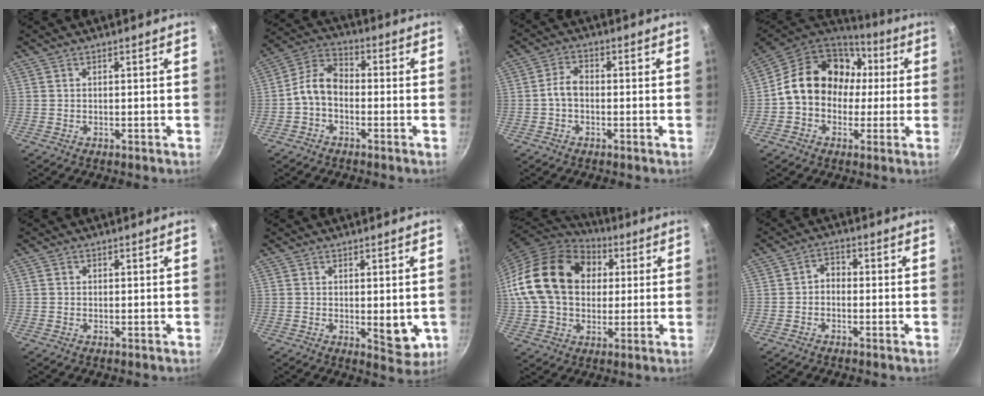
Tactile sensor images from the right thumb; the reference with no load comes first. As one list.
[{"total": 5.0, "force": [-1.5, 3.1, 3.6], "torque": [-0.066, 0.030, -0.036]}, {"total": 3.8, "force": [-0.8, 2.5, 2.8], "torque": [-0.048, 0.023, -0.022]}, {"total": 17.8, "force": [1.8, 14.5, 10.1], "torque": [-0.131, 0.049, 0.018]}, {"total": 0.8, "force": [0.1, 0.7, 0.2], "torque": [-0.001, 0.003, -0.001]}, {"total": 5.9, "force": [-0.3, 2.7, 5.3], "torque": [-0.057, -0.011, 0.004]}, {"total": 22.4, "force": [4.1, 16.7, 14.3], "torque": [-0.238, 0.025, 0.067]}, {"total": 2.6, "force": [-0.9, 1.9, 1.5], "torque": [-0.018, 0.016, -0.023]}]